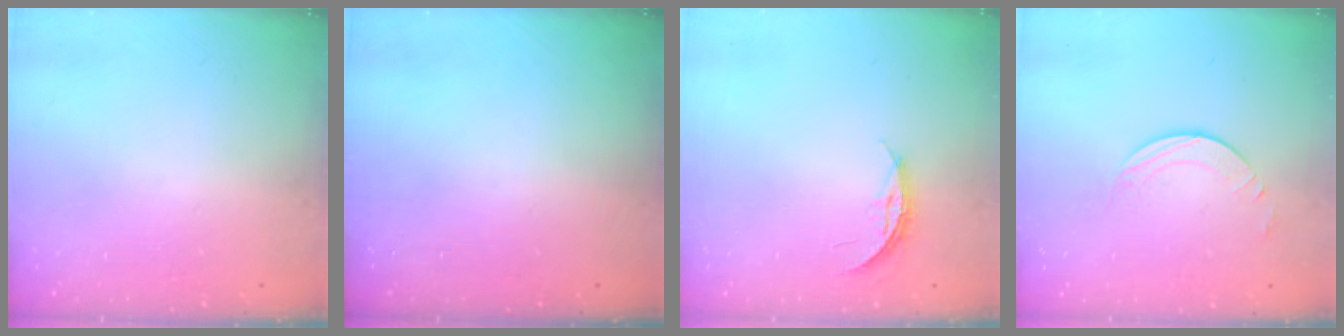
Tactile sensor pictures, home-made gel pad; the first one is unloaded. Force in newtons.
{"total": 0.0}
{"total": 3.8, "press": 3.8, "slide": 0.3}
{"total": 2.7, "press": 2.7, "slide": 0.2}